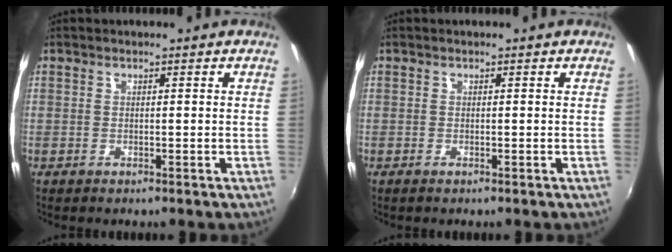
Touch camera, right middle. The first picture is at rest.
{"total": 0.0}